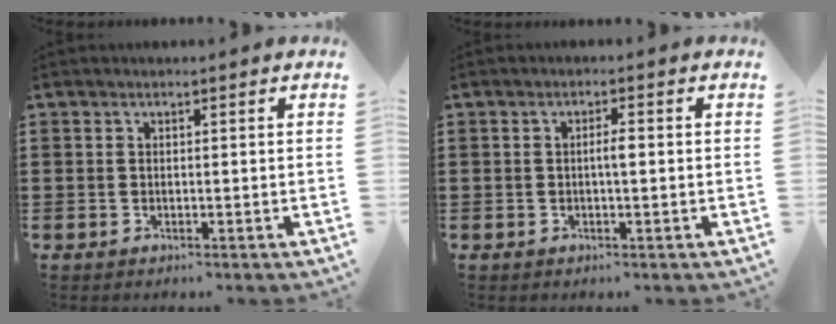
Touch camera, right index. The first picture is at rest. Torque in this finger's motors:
{"motor_torque": [0.47, -0.47, 0.06, 0.06]}